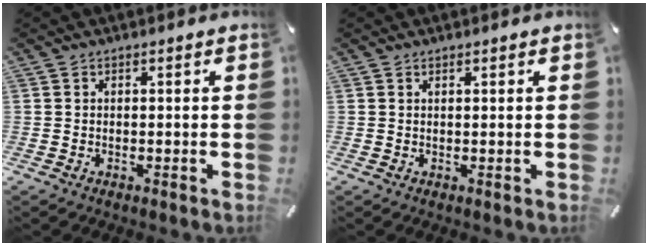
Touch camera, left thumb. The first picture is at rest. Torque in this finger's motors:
{"motor_torque": [0.08, -0.22, 0.09, -0.11, 0.06]}